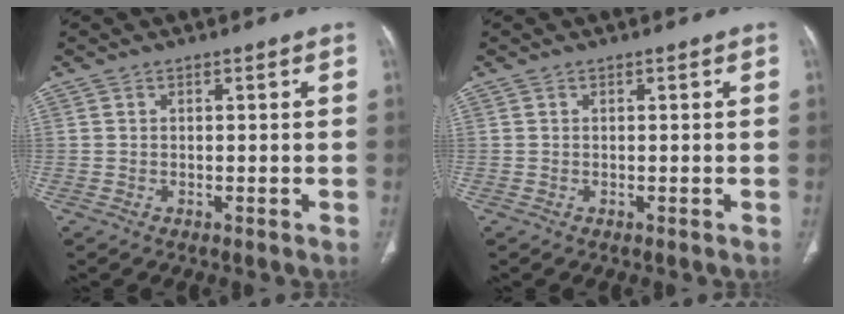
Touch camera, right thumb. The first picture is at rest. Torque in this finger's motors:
{"motor_torque": [-0.18, 0.17, 0.16, 0.15, 0.03]}